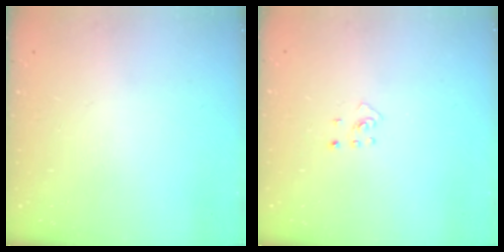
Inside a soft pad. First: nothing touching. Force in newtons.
{"total": 2.7, "press": 2.6, "slide": 0.6}